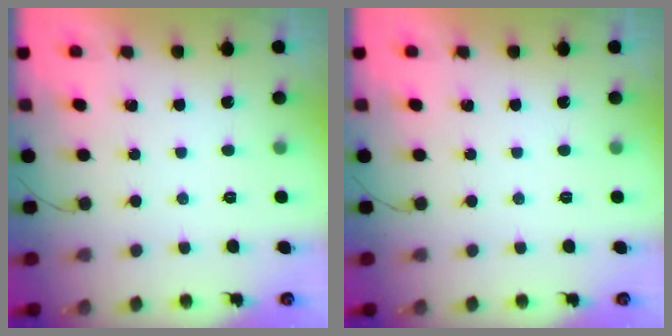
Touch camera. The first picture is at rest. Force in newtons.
{"total": 0.0}